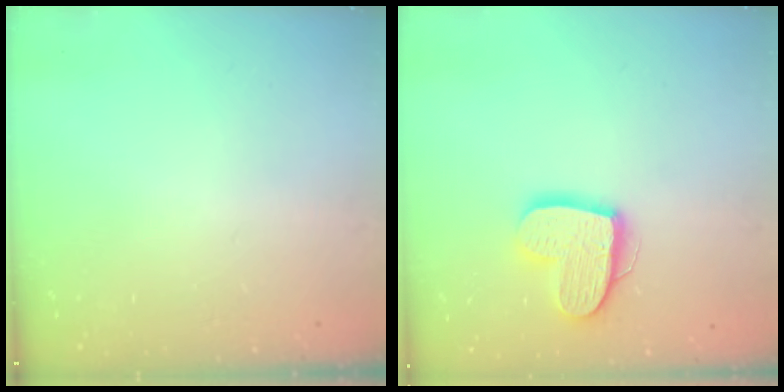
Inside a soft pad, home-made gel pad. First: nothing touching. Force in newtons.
{"total": 15.0, "press": 15.0, "slide": 1.1}